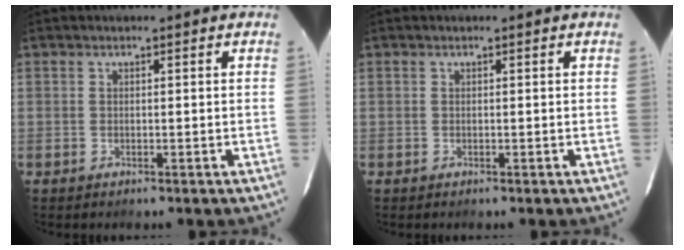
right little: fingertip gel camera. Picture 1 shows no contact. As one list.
[{"total": 0.0}]